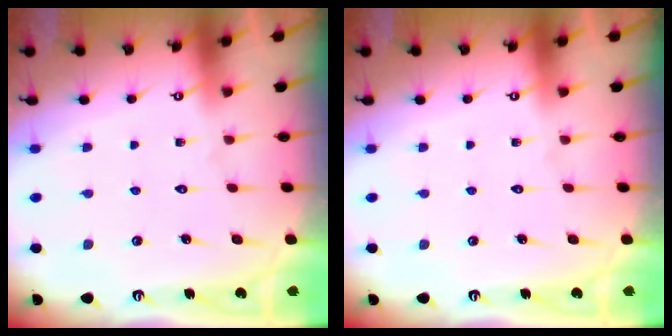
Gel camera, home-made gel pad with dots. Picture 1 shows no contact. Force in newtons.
{"total": 0.0}